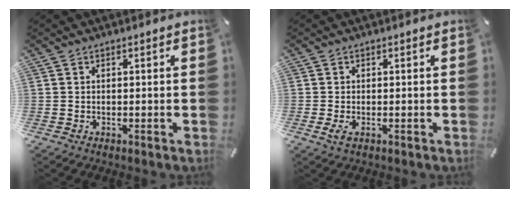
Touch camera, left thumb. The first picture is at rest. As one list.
[{"total": 1.6, "force": [-0.4, 0.7, 1.4], "torque": [-0.023, 0.000, -0.005]}]